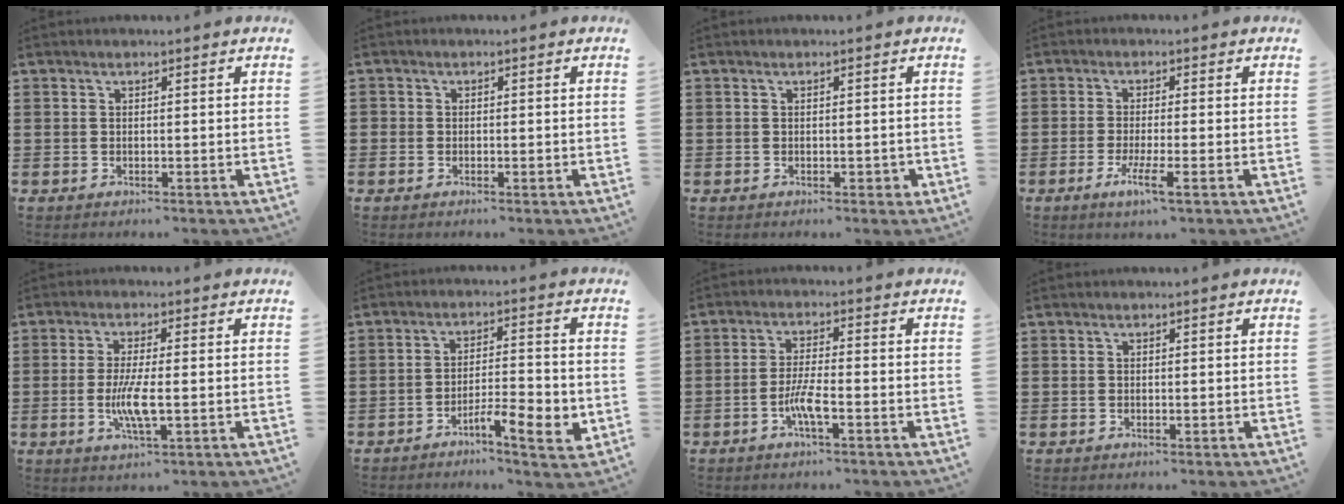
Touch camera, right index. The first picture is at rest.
{"total": 0.7, "force": [-0.3, 0.5, 0.4], "torque": [-0.008, -0.002, -0.006]}
{"total": 0.8, "force": [-0.1, 0.5, 0.6], "torque": [-0.013, 0.000, -0.002]}
{"total": 4.4, "force": [-2.1, 0.3, 3.8], "torque": [-0.077, -0.014, -0.039]}
{"total": 5.6, "force": [-0.9, 1.0, 5.4], "torque": [-0.114, -0.010, -0.023]}
{"total": 7.0, "force": [-3.8, 1.3, 5.6], "torque": [-0.094, 0.000, -0.067]}
{"total": 4.7, "force": [-2.1, 0.7, 4.2], "torque": [-0.090, -0.007, -0.042]}
{"total": 0.0}